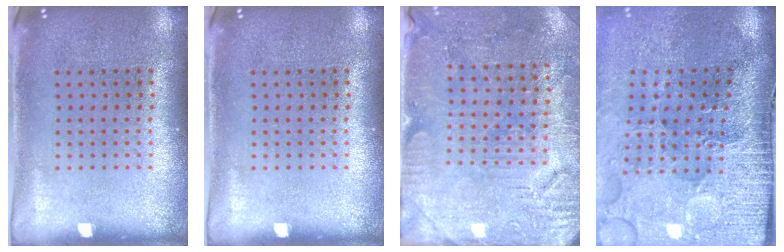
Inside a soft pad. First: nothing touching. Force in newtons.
{"total": 0.0}
{"total": 3.0, "press": 2.9, "slide": 0.6}
{"total": 4.0, "press": 3.6, "slide": 1.9}